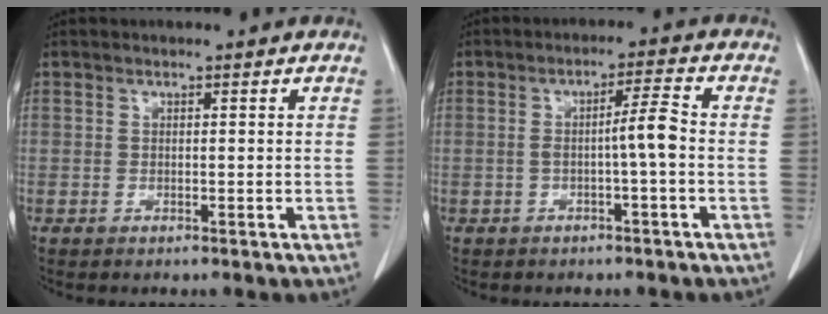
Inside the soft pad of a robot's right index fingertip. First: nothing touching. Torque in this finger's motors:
{"motor_torque": [0.13, 0.08, 0.11, 0.02]}